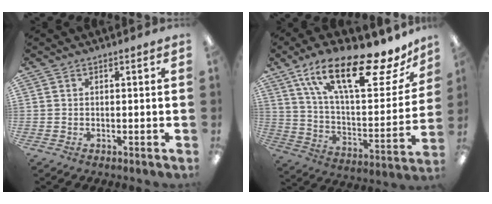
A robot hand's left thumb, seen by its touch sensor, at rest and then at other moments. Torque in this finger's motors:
{"motor_torque": [0.23, 0.69, 1.49, -1.28, 0.56]}